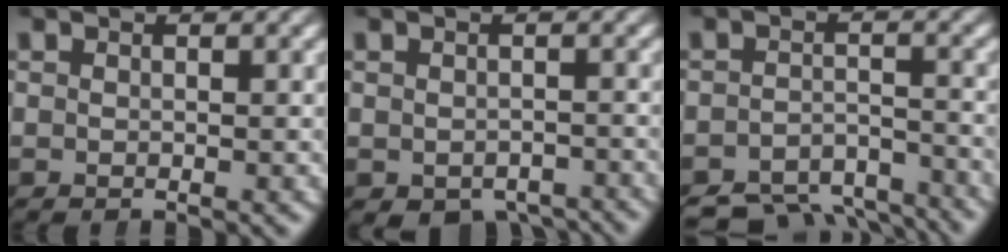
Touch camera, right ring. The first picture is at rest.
{"total": 5.2, "force": [-4.2, 2.6, 1.6], "torque": [-0.010, -0.023, -0.057]}
{"total": 7.2, "force": [-6.3, 2.5, 2.3], "torque": [-0.014, -0.019, -0.106]}